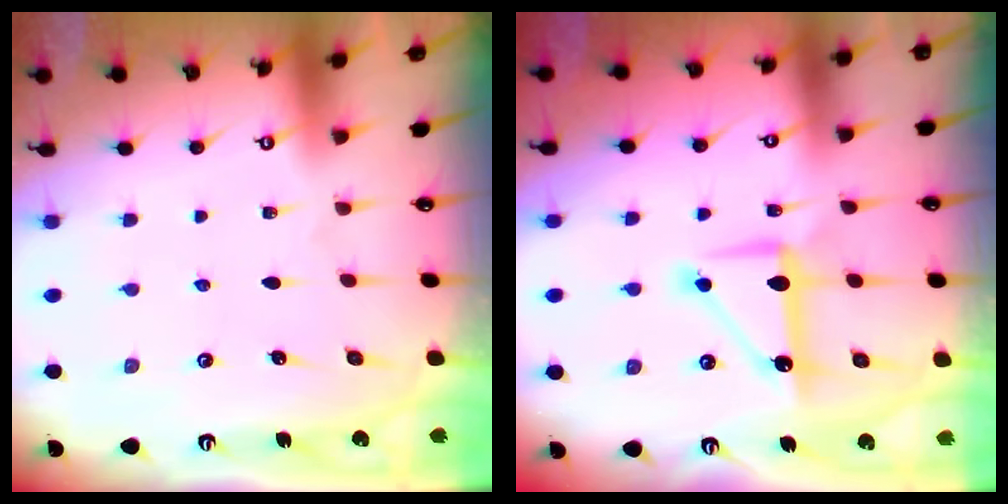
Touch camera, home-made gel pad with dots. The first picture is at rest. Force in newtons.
{"total": 9.9, "press": 9.9, "slide": 0.7}